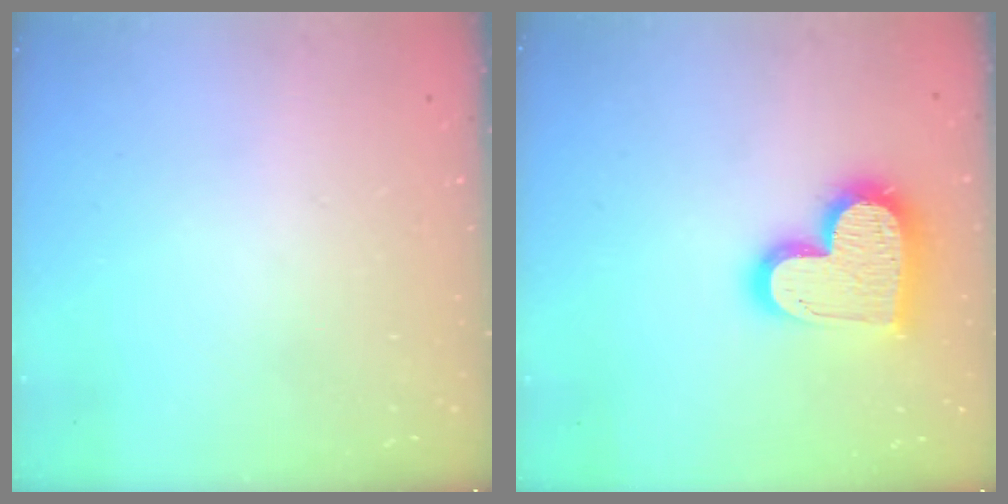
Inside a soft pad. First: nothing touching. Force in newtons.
{"total": 18.7, "press": 18.7, "slide": 1.6}